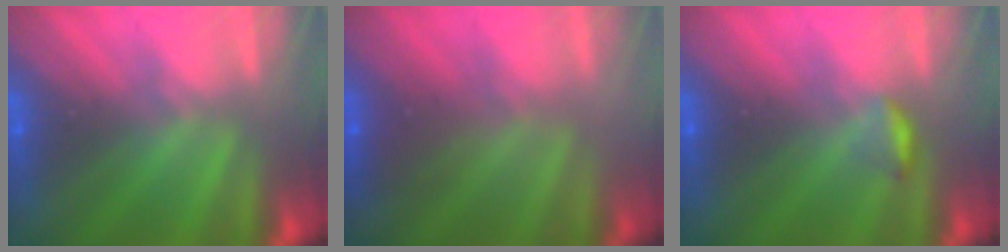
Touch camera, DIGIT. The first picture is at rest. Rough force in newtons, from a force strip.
{"total": 2.0}
{"total": 2.8}